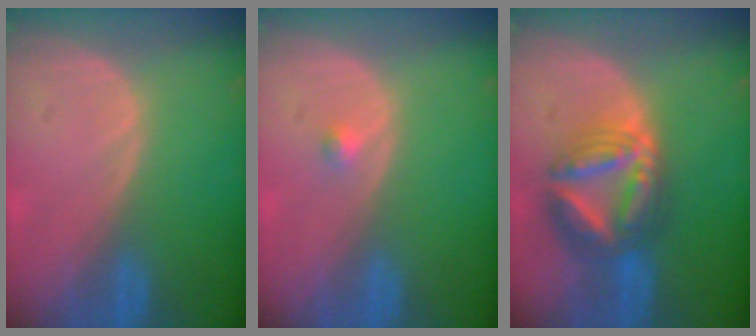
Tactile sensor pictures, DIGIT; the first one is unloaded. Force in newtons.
{"total": 1.1, "press": 0.9, "slide": 0.5}
{"total": 8.9, "press": 8.8, "slide": 0.9}